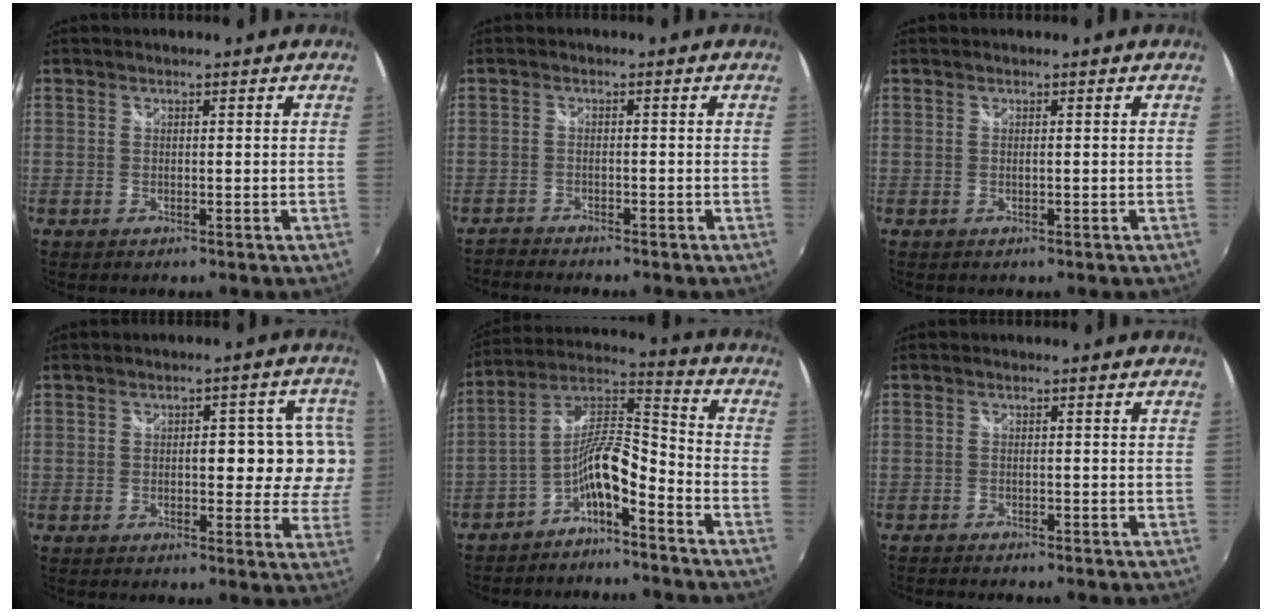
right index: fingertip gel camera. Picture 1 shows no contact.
{"total": 2.3, "force": [-2.3, 0.1, 0.0], "torque": [-0.013, -0.010, -0.050]}
{"total": 0.0}
{"total": 9.3, "force": [0.2, 5.3, 7.6], "torque": [-0.073, 0.018, 0.010]}
{"total": 9.2, "force": [-5.7, 2.1, 6.9], "torque": [-0.149, 0.023, -0.108]}
{"total": 2.0, "force": [-1.9, 0.2, 0.3], "torque": [-0.019, -0.010, -0.036]}